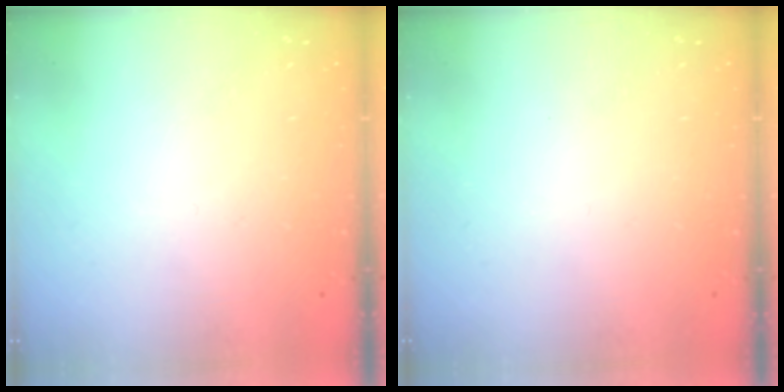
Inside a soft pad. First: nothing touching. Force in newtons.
{"total": 0.0}